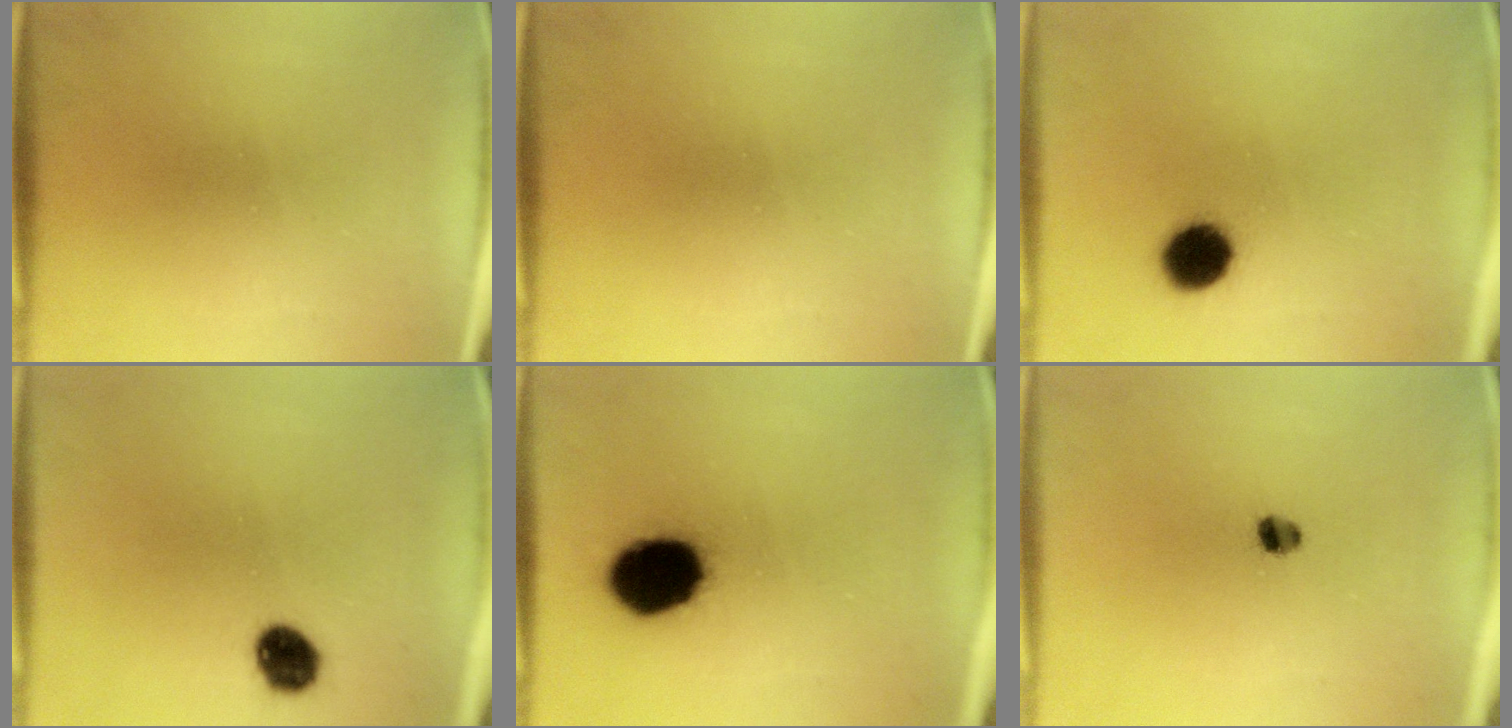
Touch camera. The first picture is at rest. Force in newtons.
{"total": 0.0}
{"total": 6.9}
{"total": 6.3}
{"total": 15.8}
{"total": 2.3}